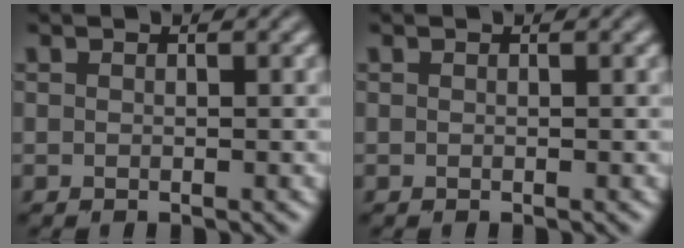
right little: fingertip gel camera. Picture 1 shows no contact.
{"total": 0.0}